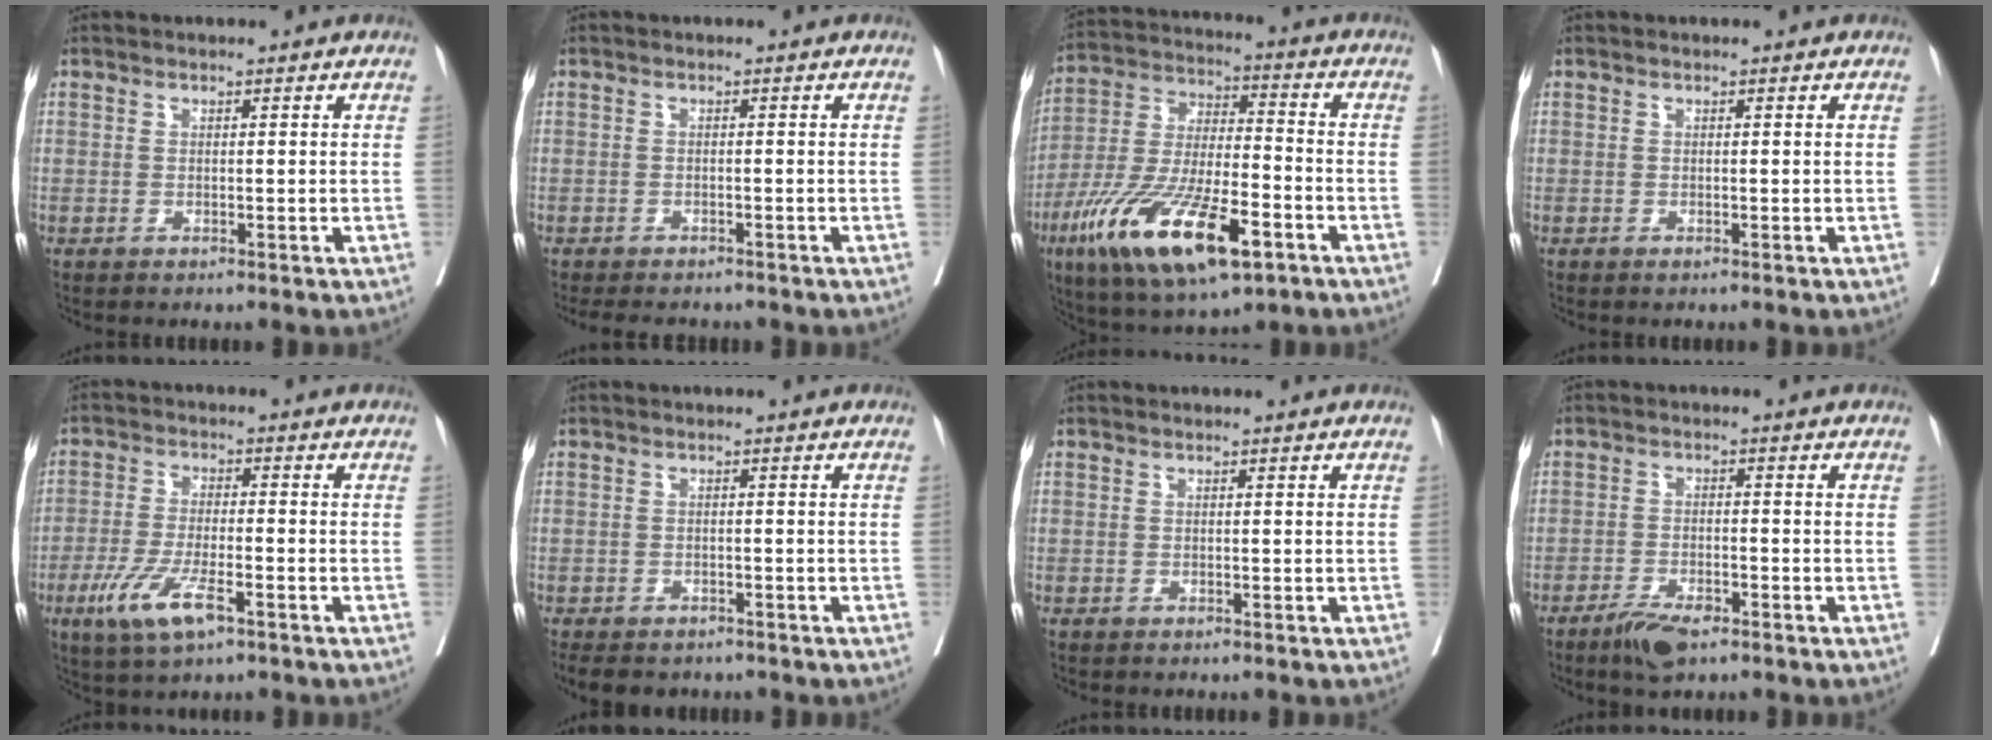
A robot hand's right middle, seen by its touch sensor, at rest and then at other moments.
{"total": 6.4, "force": [-5.6, 2.0, 2.4], "torque": [-0.029, -0.004, -0.074]}
{"total": 19.4, "force": [-9.4, 5.4, 16.1], "torque": [-0.328, -0.028, -0.160]}
{"total": 0.0}
{"total": 8.1, "force": [-4.0, 1.8, 6.7], "torque": [-0.141, -0.017, -0.070]}
{"total": 7.4, "force": [-6.0, 3.4, 2.7], "torque": [-0.041, -0.004, -0.079]}
{"total": 0.0}
{"total": 4.7, "force": [-3.4, 1.2, 3.1], "torque": [-0.063, -0.005, -0.058]}